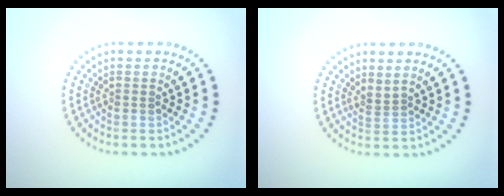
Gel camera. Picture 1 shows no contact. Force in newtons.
{"total": 0.9, "press": 0.3, "slide": 0.8}